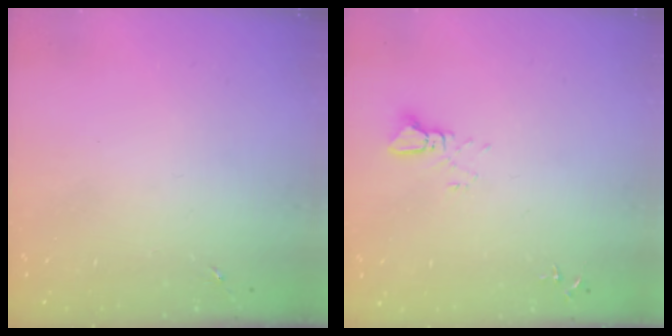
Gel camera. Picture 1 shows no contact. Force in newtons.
{"total": 2.5, "press": 2.5, "slide": 0.1}